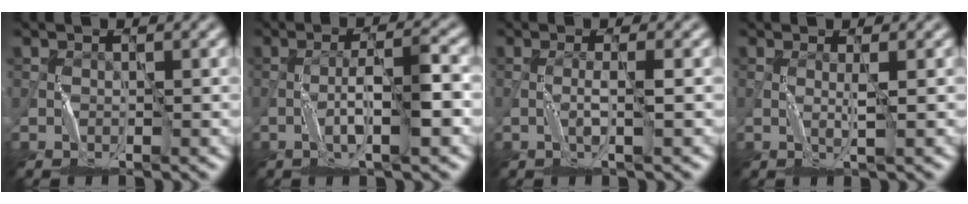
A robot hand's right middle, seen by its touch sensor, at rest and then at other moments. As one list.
[{"total": 3.9, "force": [-1.3, 0.0, 3.6], "torque": [-0.069, 0.010, -0.026]}, {"total": 1.0, "force": [-0.1, -0.9, 0.5], "torque": [-0.018, 0.002, -0.006]}, {"total": 1.0, "force": [0.4, -0.9, 0.1], "torque": [-0.012, 0.001, 0.006]}]